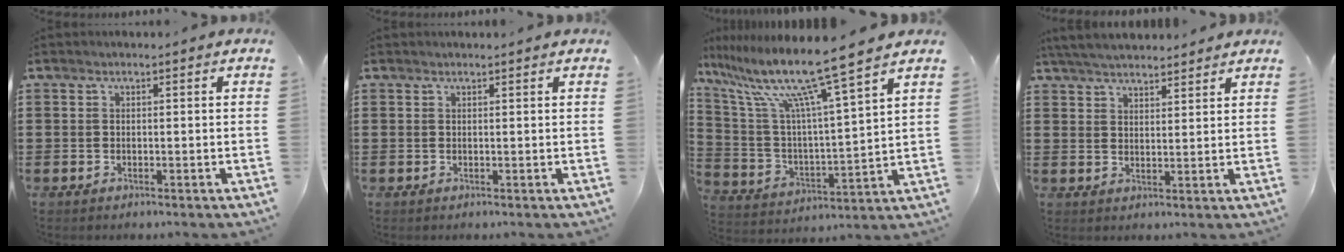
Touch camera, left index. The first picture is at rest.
{"total": 0.5, "force": [0.4, -0.1, 0.3], "torque": [-0.005, -0.002, 0.009]}
{"total": 12.7, "force": [9.9, -0.5, 7.9], "torque": [-0.193, -0.067, 0.159]}
{"total": 4.4, "force": [4.2, 0.4, 1.1], "torque": [-0.035, -0.010, 0.078]}